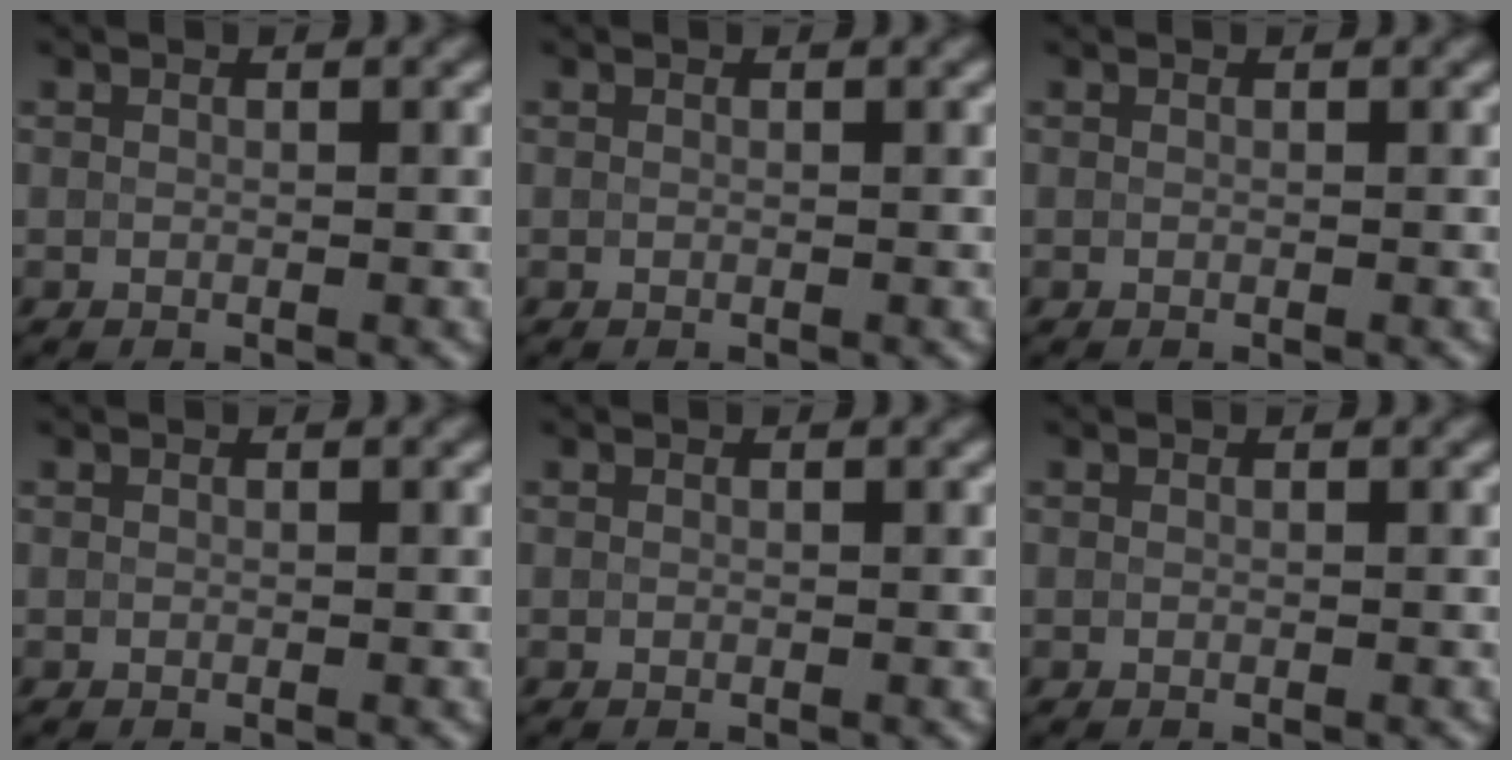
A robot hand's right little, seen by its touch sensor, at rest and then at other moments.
{"total": 0.0}
{"total": 0.0}
{"total": 0.0}
{"total": 0.0}
{"total": 0.0}